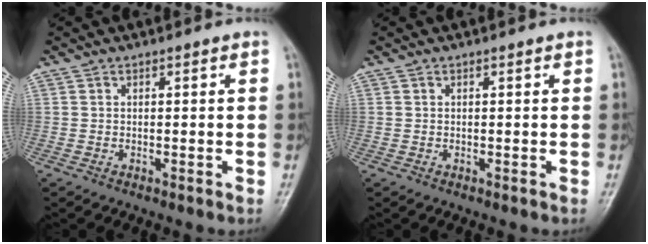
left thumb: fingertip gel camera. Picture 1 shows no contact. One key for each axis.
{"total": 0.0}